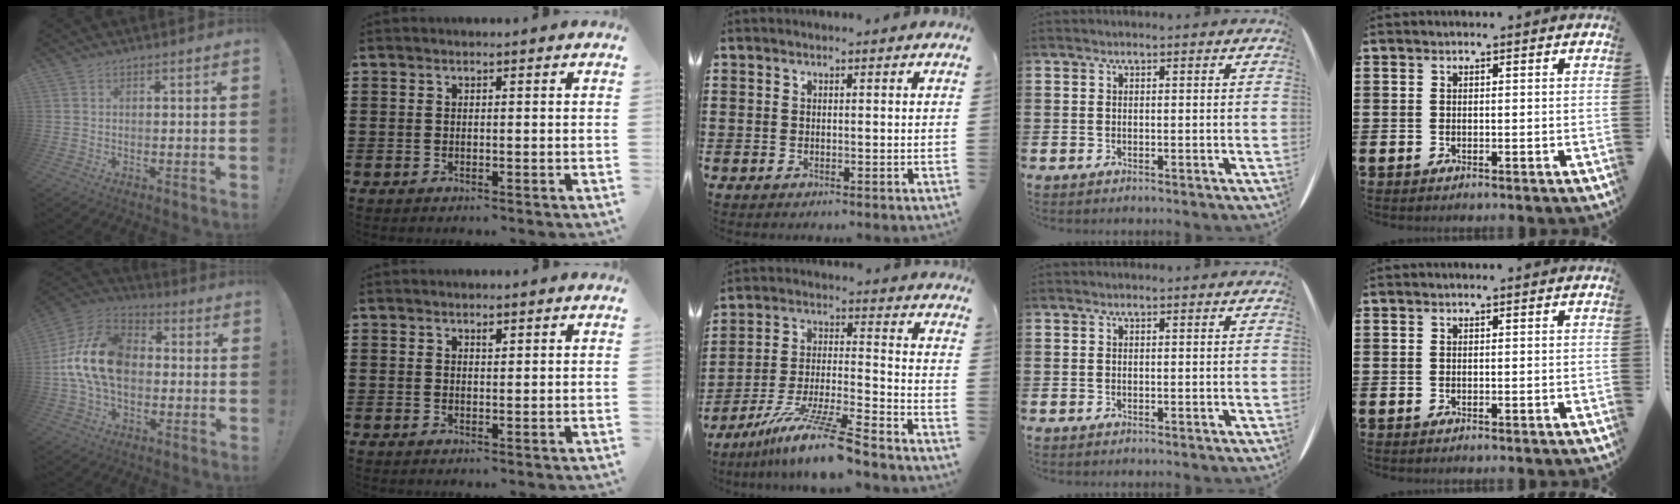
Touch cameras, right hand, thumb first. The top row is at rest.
{"thumb": {"total": 18.7, "force": [0.0, 13.0, 13.5], "torque": [-0.248, 0.023, 0.007]}, "index": {"total": 0.8, "force": [0.6, 0.3, 0.5], "torque": [-0.010, 0.001, 0.011]}, "middle": {"total": 11.3, "force": [-8.8, 0.6, 7.0], "torque": [-0.140, 0.006, -0.174]}}